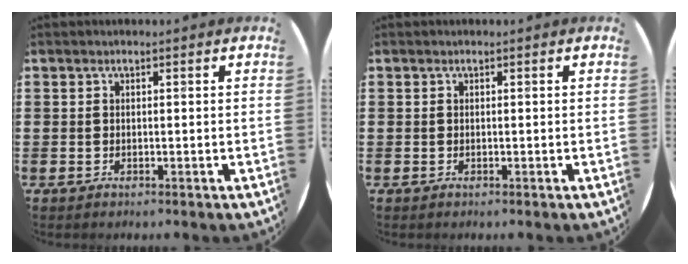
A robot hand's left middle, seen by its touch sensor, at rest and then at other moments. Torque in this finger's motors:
{"motor_torque": [0.00, 0.00, -0.02, 0.00]}